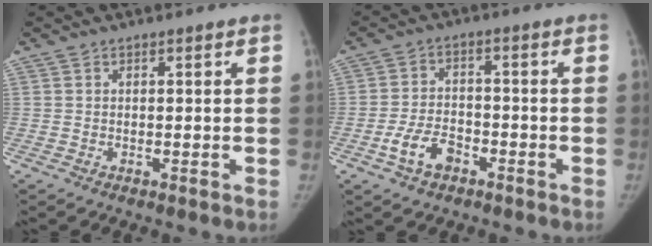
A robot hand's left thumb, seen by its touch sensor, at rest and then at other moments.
{"total": 6.6, "force": [-3.7, 4.0, 3.7], "torque": [-0.066, 0.026, -0.065]}